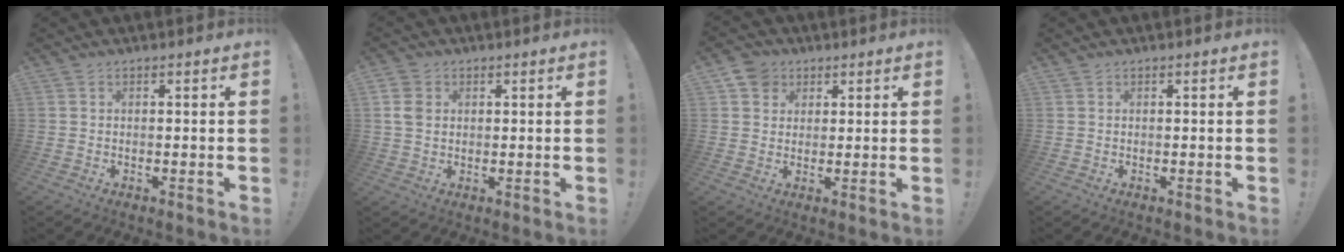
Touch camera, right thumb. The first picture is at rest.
{"total": 4.8, "force": [1.2, 3.9, 2.6], "torque": [-0.044, 0.001, 0.022]}
{"total": 6.0, "force": [2.9, 5.0, 1.5], "torque": [-0.027, -0.010, 0.057]}
{"total": 0.0}